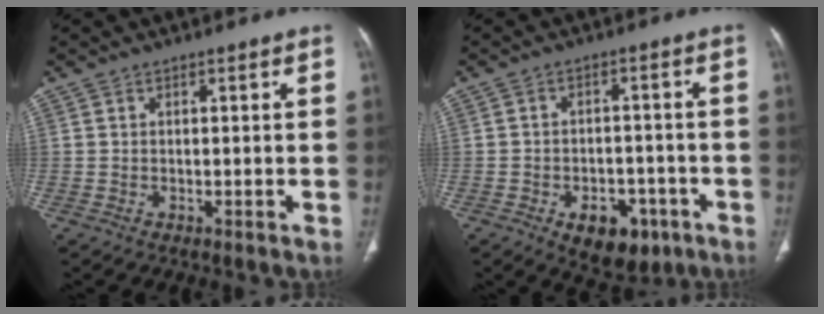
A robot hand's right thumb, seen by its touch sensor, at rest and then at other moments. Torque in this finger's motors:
{"motor_torque": [0.94, 1.20, -0.01, 0.10, 0.27]}